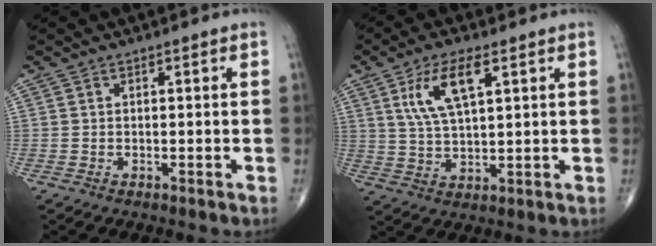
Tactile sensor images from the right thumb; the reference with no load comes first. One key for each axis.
{"total": 9.4, "fx": 3.9, "fy": 3.5, "fz": 7.9, "tx": -0.154, "ty": -0.007, "tz": 0.079}